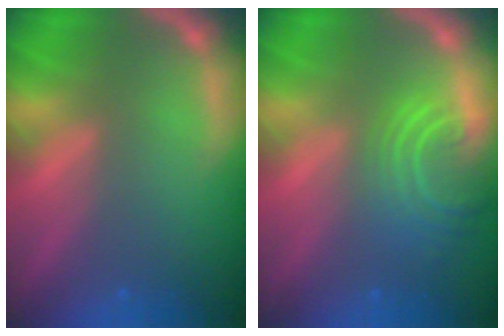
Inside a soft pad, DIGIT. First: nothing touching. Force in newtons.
{"total": 6.1}